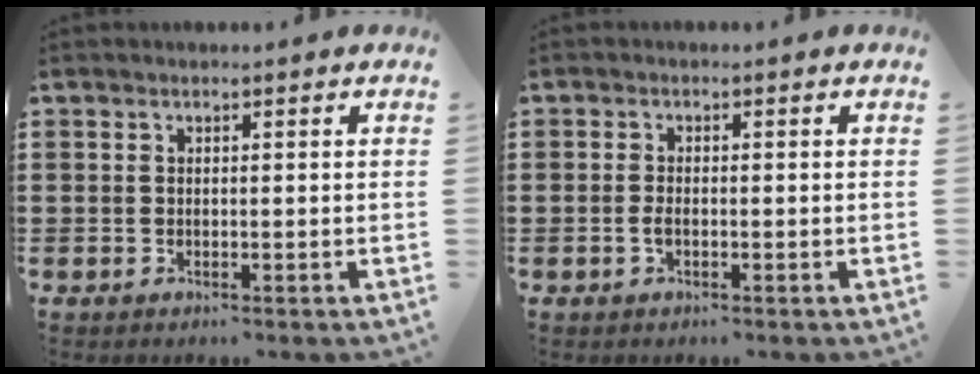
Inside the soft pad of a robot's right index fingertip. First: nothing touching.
{"total": 1.4, "force": [-0.3, 0.6, 1.2], "torque": [-0.031, -0.004, -0.008]}